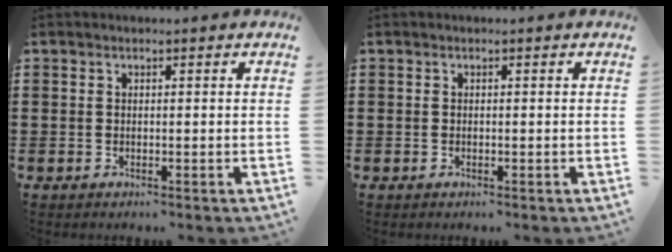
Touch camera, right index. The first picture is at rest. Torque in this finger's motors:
{"motor_torque": [-0.07, 0.07, 0.00, 0.01]}